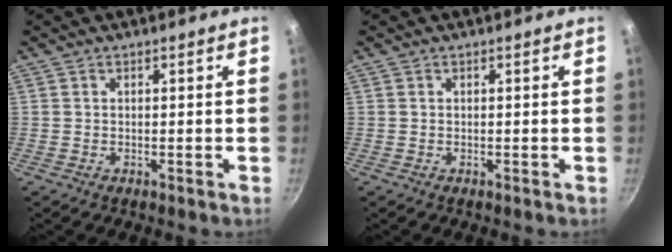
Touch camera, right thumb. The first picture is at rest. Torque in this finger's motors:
{"motor_torque": [-0.03, 0.02, 0.00, 0.00, 0.00]}